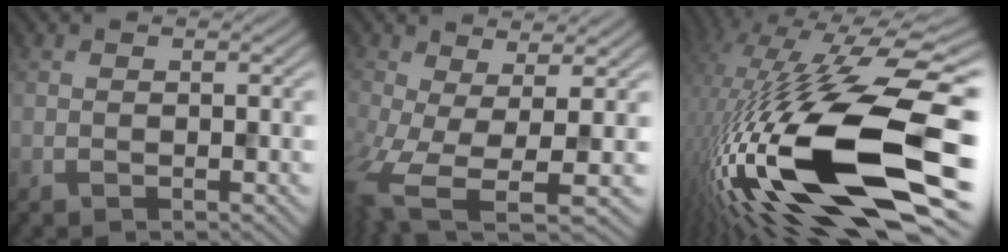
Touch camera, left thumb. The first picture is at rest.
{"total": 7.1, "force": [-1.5, 2.9, 6.3], "torque": [-0.144, -0.034, -0.019]}
{"total": 19.8, "force": [-6.1, 7.5, 17.3], "torque": [-0.343, 0.003, -0.114]}